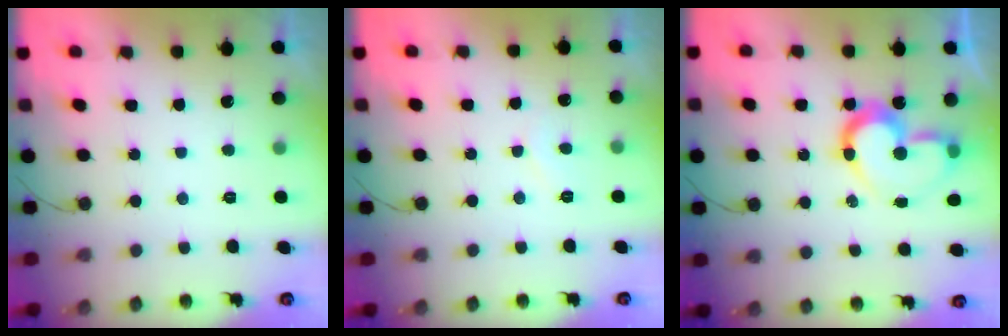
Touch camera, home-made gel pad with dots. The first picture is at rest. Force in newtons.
{"total": 4.1, "press": 4.1, "slide": 0.4}
{"total": 13.1, "press": 13.0, "slide": 2.1}